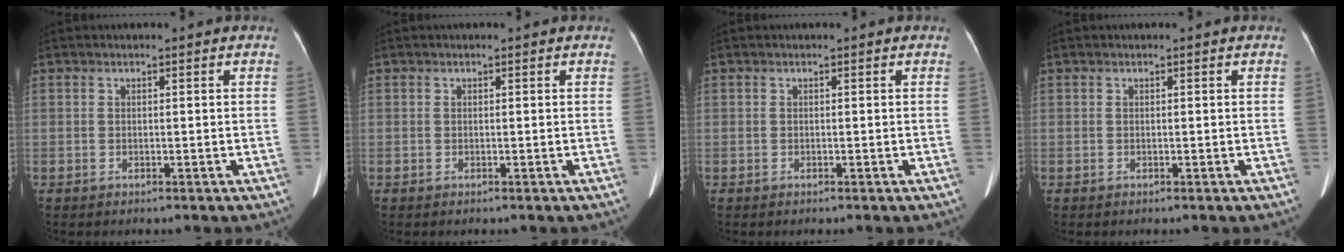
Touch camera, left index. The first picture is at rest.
{"total": 0.0}
{"total": 0.0}
{"total": 0.0}